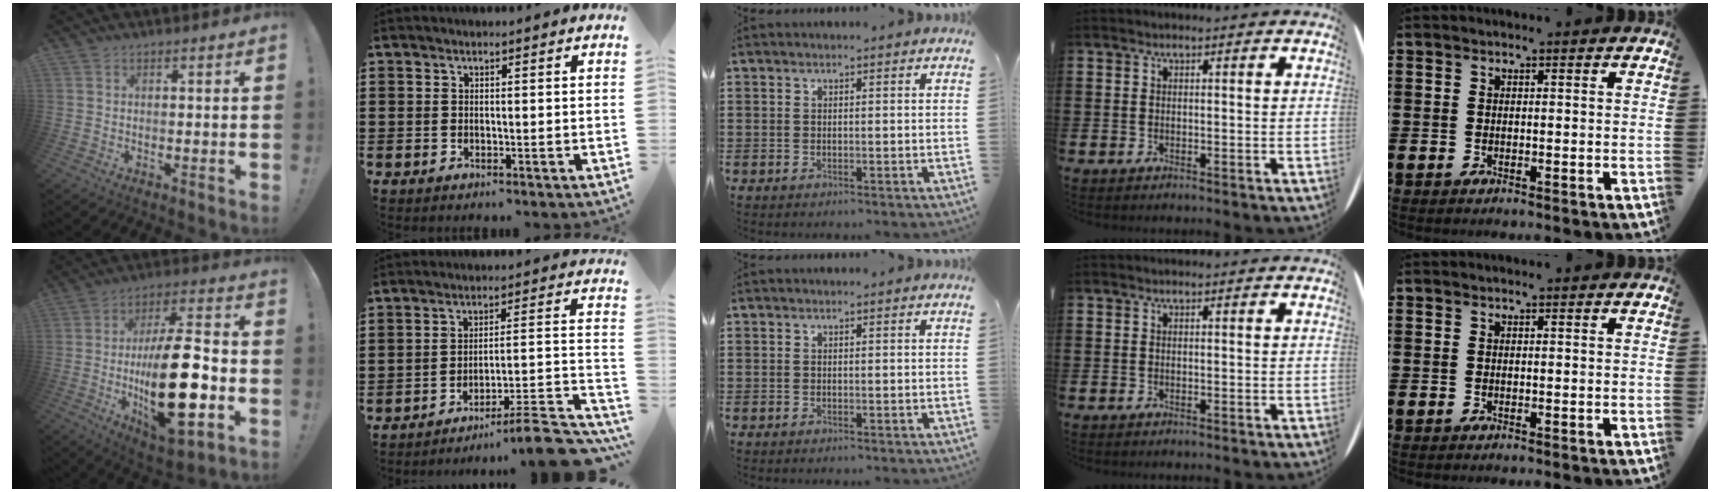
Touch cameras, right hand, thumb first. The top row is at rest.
{"thumb": {"total": 26.7, "force": [-4.3, 10.3, 24.2], "torque": [-0.428, 0.011, -0.062]}, "index": {"total": 8.2, "force": [-6.8, -0.1, 4.5], "torque": [-0.063, -0.007, -0.132]}}